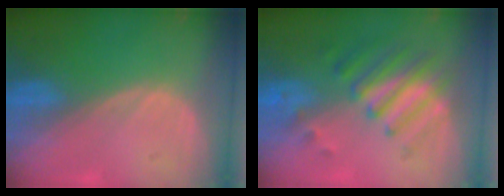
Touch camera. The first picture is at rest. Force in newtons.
{"total": 7.7, "press": 6.8, "slide": 3.5}